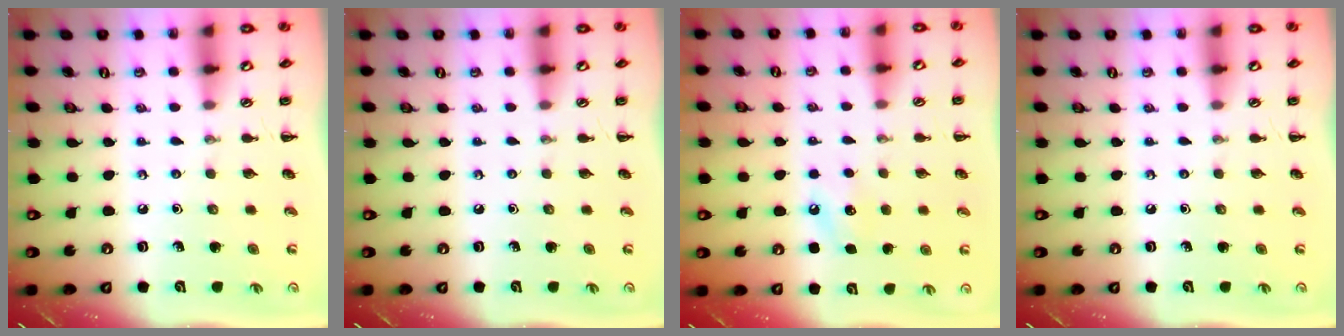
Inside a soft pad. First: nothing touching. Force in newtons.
{"total": 0.0}
{"total": 7.0, "press": 6.8, "slide": 1.6}
{"total": 0.0}